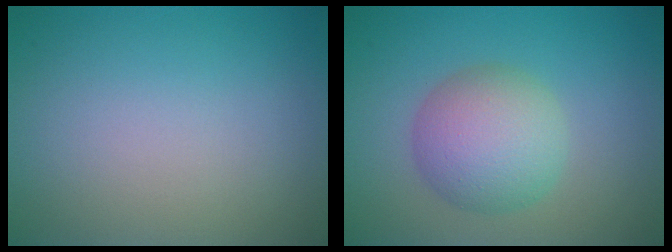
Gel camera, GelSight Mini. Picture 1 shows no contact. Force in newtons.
{"total": 5.5, "press": 5.5, "slide": 0.1}